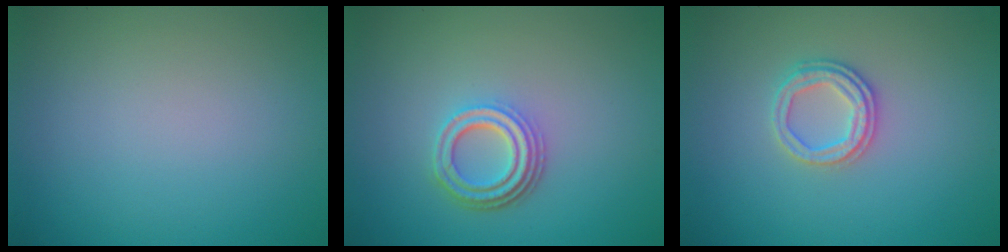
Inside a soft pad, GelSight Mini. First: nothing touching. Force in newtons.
{"total": 3.9, "press": 3.0, "slide": 2.5}
{"total": 2.4, "press": 2.3, "slide": 0.7}